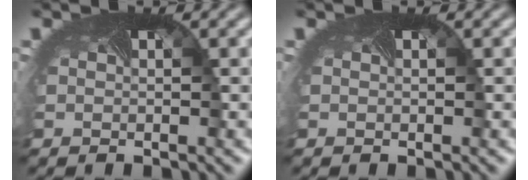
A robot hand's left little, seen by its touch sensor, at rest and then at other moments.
{"total": 0.0}